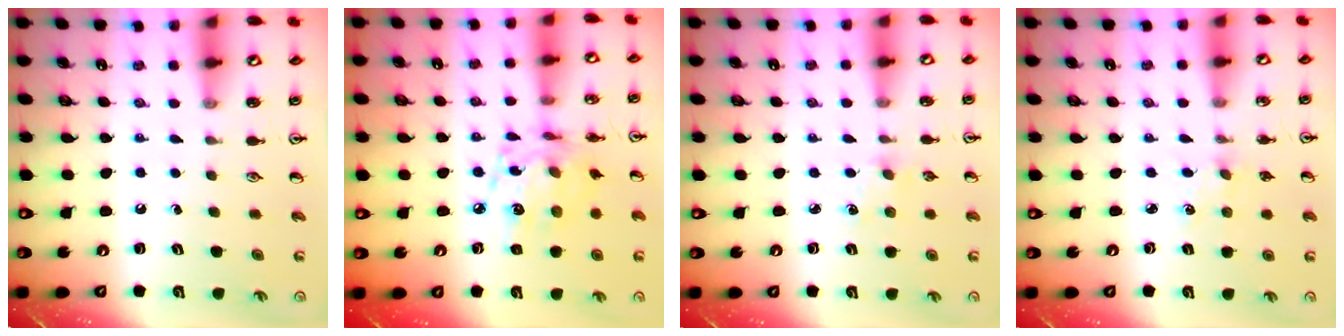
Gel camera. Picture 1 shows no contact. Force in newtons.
{"total": 12.7, "press": 12.7, "slide": 0.7}
{"total": 3.5, "press": 3.5, "slide": 0.5}
{"total": 2.1, "press": 2.1, "slide": 0.3}